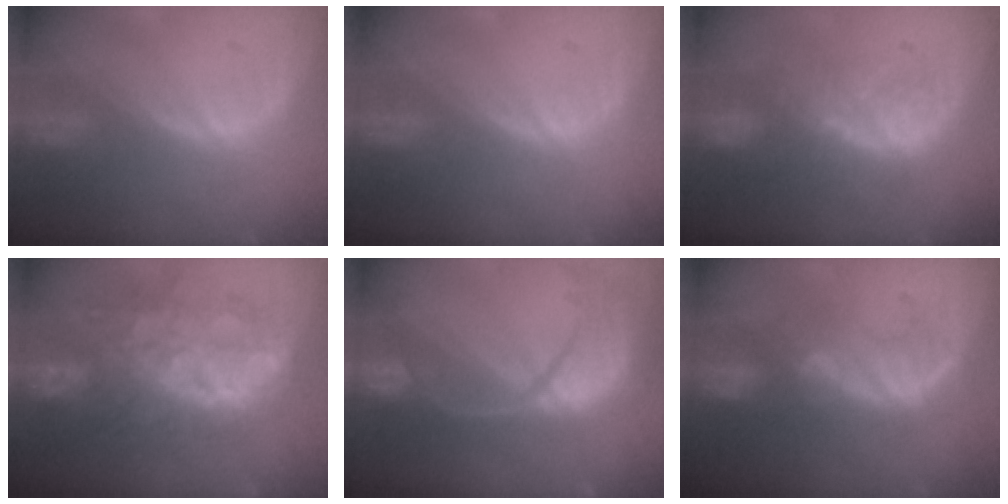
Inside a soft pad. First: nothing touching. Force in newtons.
{"total": 0.0}
{"total": 9.0, "press": 8.1, "slide": 3.7}
{"total": 12.5, "press": 12.4, "slide": 1.2}
{"total": 13.6, "press": 10.9, "slide": 8.2}
{"total": 8.1, "press": 7.9, "slide": 1.8}